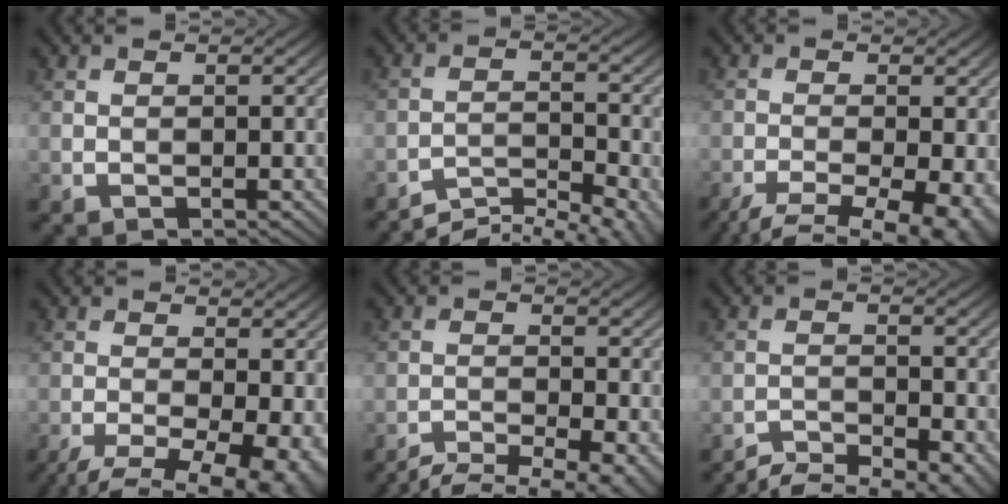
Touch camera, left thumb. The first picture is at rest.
{"total": 6.7, "force": [-5.6, 1.6, 3.2], "torque": [-0.058, 0.001, -0.091]}
{"total": 10.2, "force": [-6.2, 3.3, 7.3], "torque": [-0.136, -0.033, -0.082]}
{"total": 11.2, "force": [-6.3, 4.2, 8.3], "torque": [-0.149, -0.032, -0.080]}
{"total": 9.2, "force": [-7.7, 1.8, 4.7], "torque": [-0.078, -0.014, -0.103]}
{"total": 8.5, "force": [-7.4, 1.9, 3.6], "torque": [-0.063, -0.012, -0.106]}